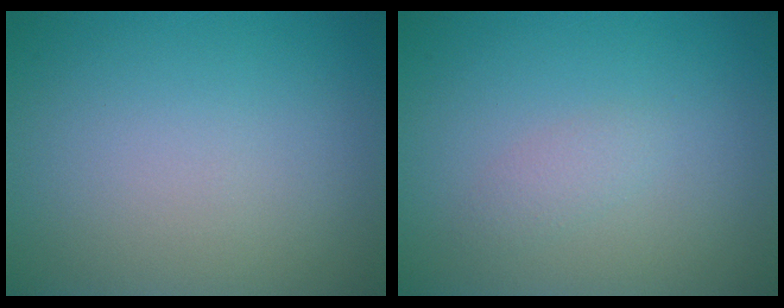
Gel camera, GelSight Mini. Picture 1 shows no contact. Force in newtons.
{"total": 1.1, "press": 1.1, "slide": 0.0}